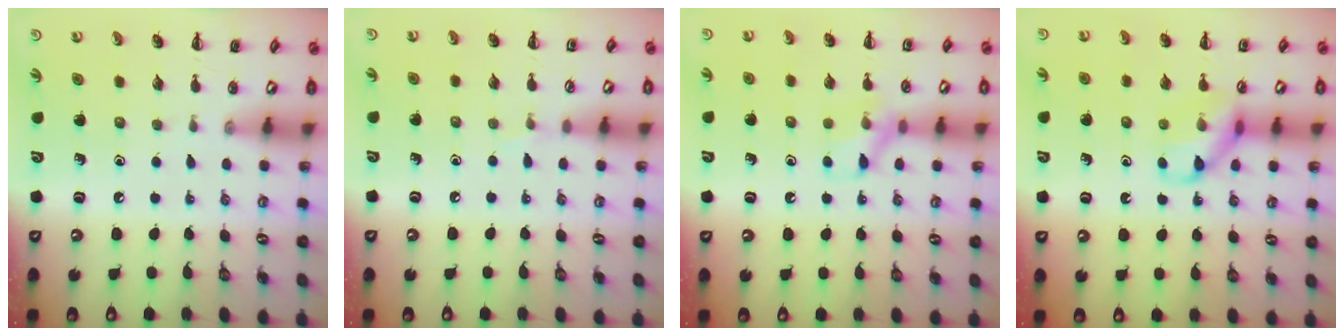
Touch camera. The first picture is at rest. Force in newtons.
{"total": 3.0, "press": 2.8, "slide": 0.9}
{"total": 9.6, "press": 9.5, "slide": 1.2}
{"total": 12.8, "press": 12.7, "slide": 1.5}